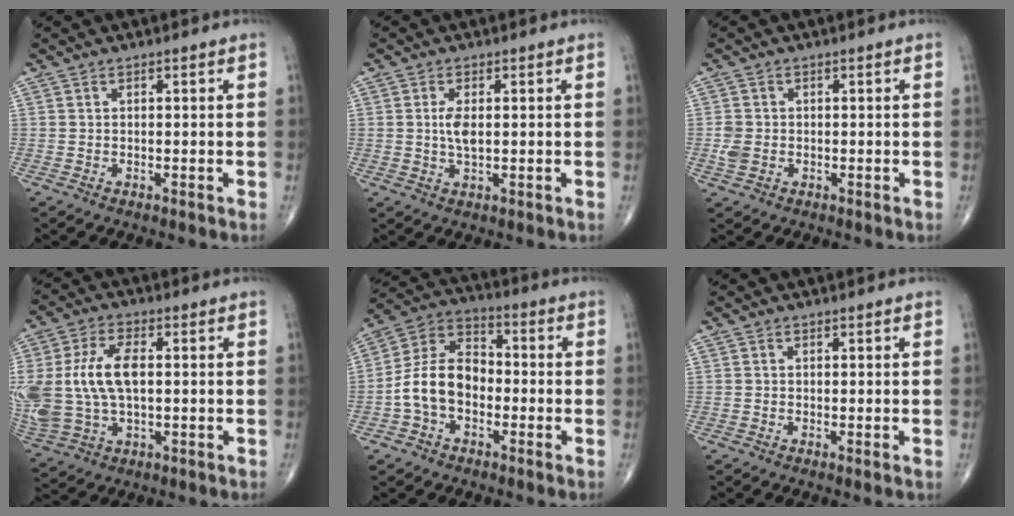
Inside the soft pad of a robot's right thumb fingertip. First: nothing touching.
{"total": 3.6, "force": [0.4, 1.5, 3.2], "torque": [-0.067, -0.005, 0.010]}
{"total": 2.7, "force": [-0.4, 2.2, 1.6], "torque": [-0.034, 0.002, -0.006]}
{"total": 15.6, "force": [0.9, 8.8, 12.9], "torque": [-0.294, 0.007, 0.025]}
{"total": 11.6, "force": [-2.7, 8.0, 7.9], "torque": [-0.137, 0.044, -0.062]}
{"total": 1.1, "force": [0.0, 0.2, 1.1], "torque": [-0.020, -0.005, -0.002]}